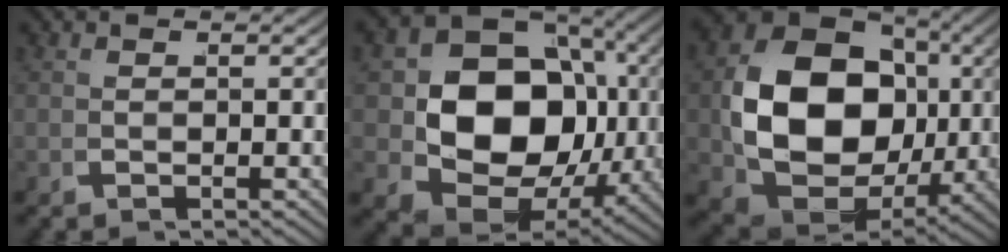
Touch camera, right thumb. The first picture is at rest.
{"total": 17.1, "force": [-0.1, 12.3, 11.9], "torque": [-0.243, -0.055, 0.008]}
{"total": 17.6, "force": [0.4, 12.5, 12.4], "torque": [-0.265, -0.036, 0.014]}